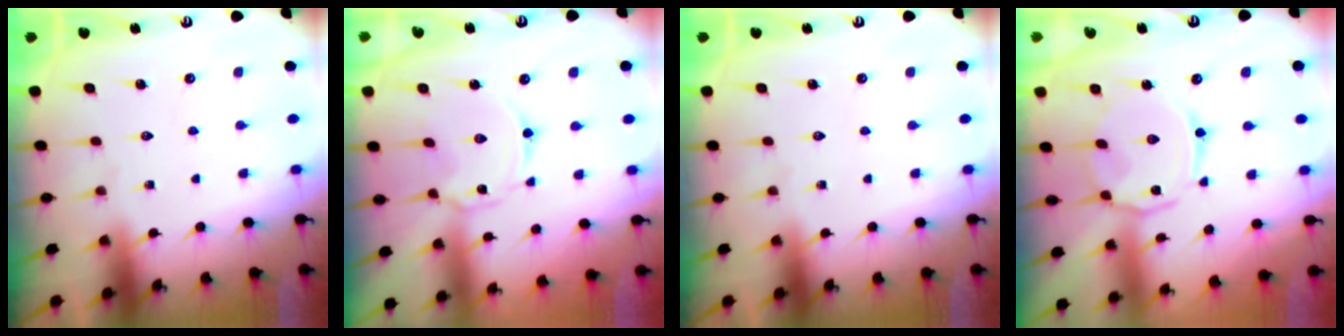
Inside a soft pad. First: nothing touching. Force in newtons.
{"total": 2.3, "press": 2.3, "slide": 0.2}
{"total": 0.0}
{"total": 6.0, "press": 6.0, "slide": 0.6}